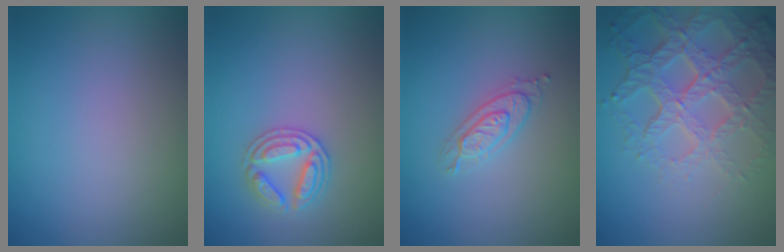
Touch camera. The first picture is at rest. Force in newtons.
{"total": 2.7, "press": 2.7, "slide": 0.4}
{"total": 2.2, "press": 2.1, "slide": 0.5}
{"total": 7.4, "press": 5.2, "slide": 5.2}